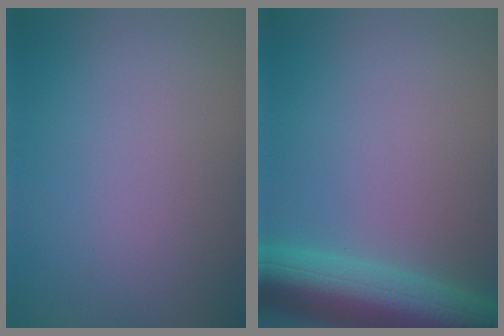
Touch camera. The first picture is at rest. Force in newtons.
{"total": 8.6, "press": 8.6, "slide": 0.2}